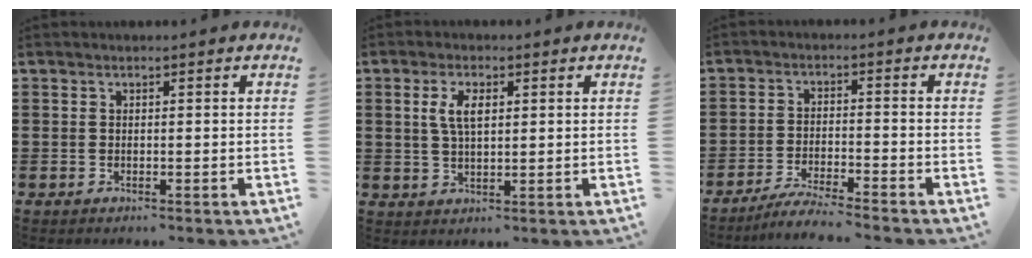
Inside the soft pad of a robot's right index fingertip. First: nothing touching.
{"total": 4.2, "force": [1.1, 1.8, 3.7], "torque": [-0.078, 0.007, 0.019]}
{"total": 4.3, "force": [-4.2, -0.5, 1.1], "torque": [-0.027, -0.008, -0.084]}